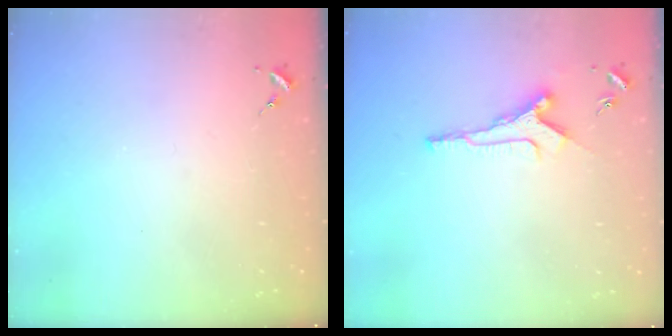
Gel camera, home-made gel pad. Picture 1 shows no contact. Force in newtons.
{"total": 8.4, "press": 8.4, "slide": 0.7}